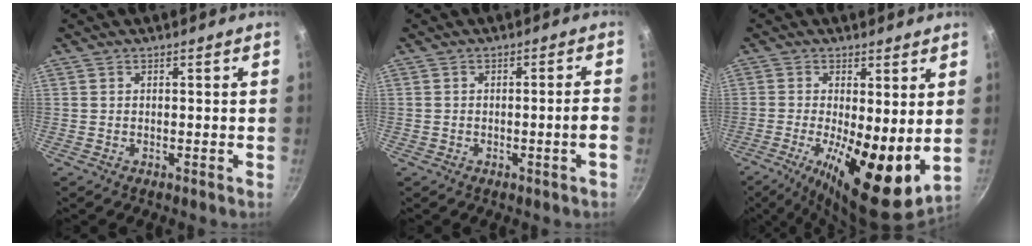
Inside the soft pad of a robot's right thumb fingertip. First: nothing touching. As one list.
[{"total": 3.0, "force": [-1.0, -0.3, 2.8], "torque": [-0.040, 0.016, -0.009]}, {"total": 15.3, "force": [-1.3, 5.5, 14.2], "torque": [-0.218, -0.028, -0.017]}]